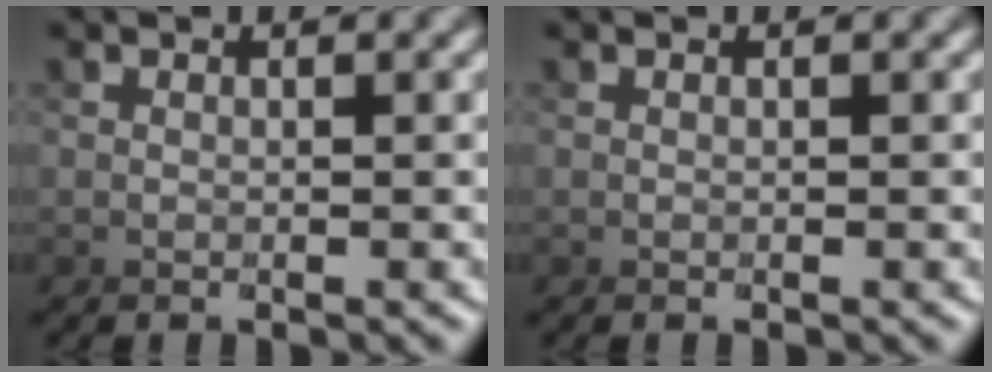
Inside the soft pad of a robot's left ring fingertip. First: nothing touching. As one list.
[{"total": 0.0}]